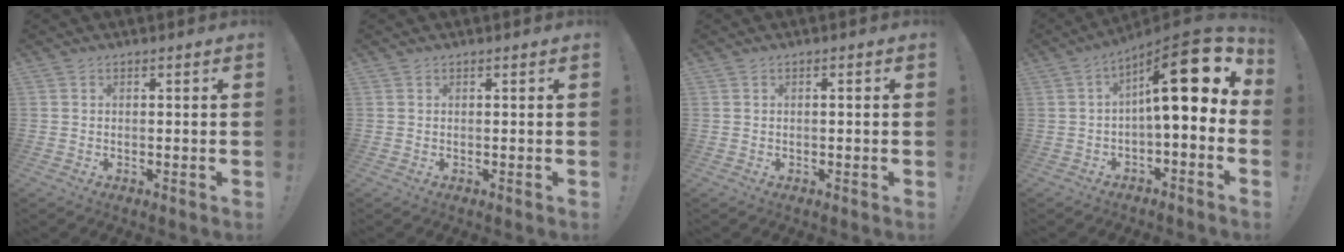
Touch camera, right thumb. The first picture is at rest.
{"total": 0.0}
{"total": 0.6, "force": [-0.3, -0.1, 0.6], "torque": [-0.016, 0.001, -0.004]}
{"total": 18.6, "force": [4.2, 4.7, 17.5], "torque": [-0.267, -0.020, 0.065]}